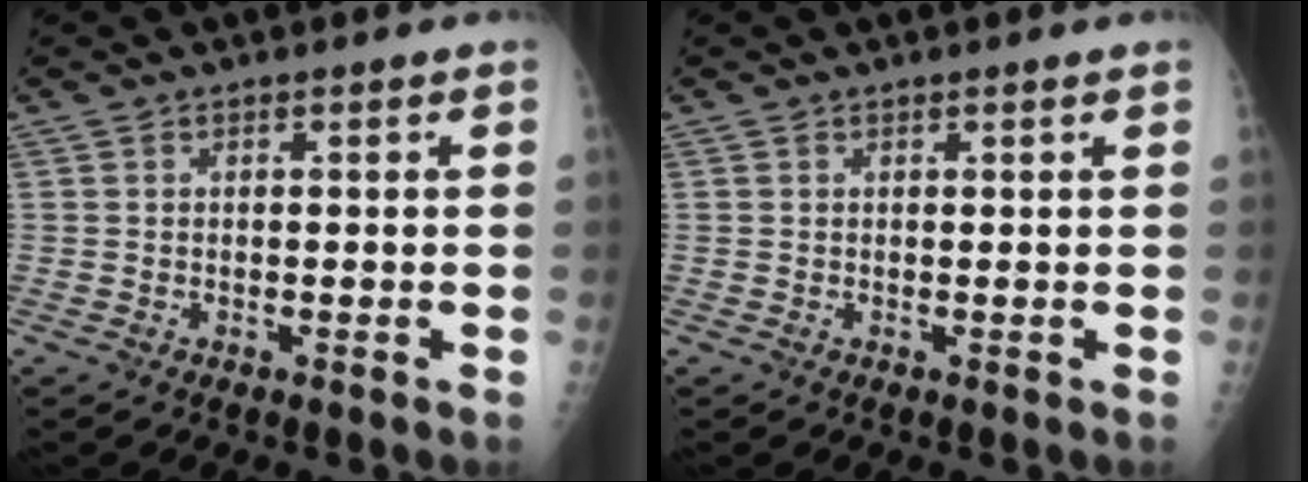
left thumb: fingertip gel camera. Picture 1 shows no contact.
{"total": 0.8, "force": [0.6, -0.1, 0.4], "torque": [-0.010, 0.001, 0.012]}